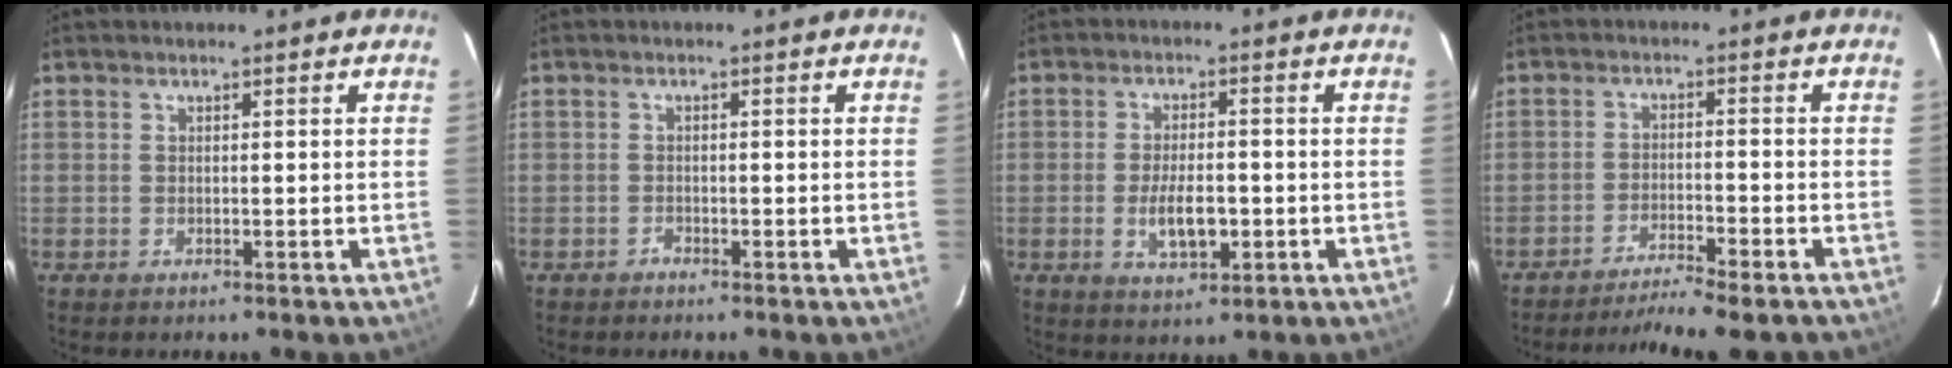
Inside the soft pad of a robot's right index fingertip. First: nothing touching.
{"total": 0.8, "force": [-0.7, 0.2, -0.1], "torque": [0.004, 0.003, -0.015]}
{"total": 6.8, "force": [-1.7, 2.9, 6.0], "torque": [-0.117, -0.005, -0.023]}
{"total": 9.9, "force": [-8.9, 0.1, 4.4], "torque": [-0.092, -0.014, -0.138]}